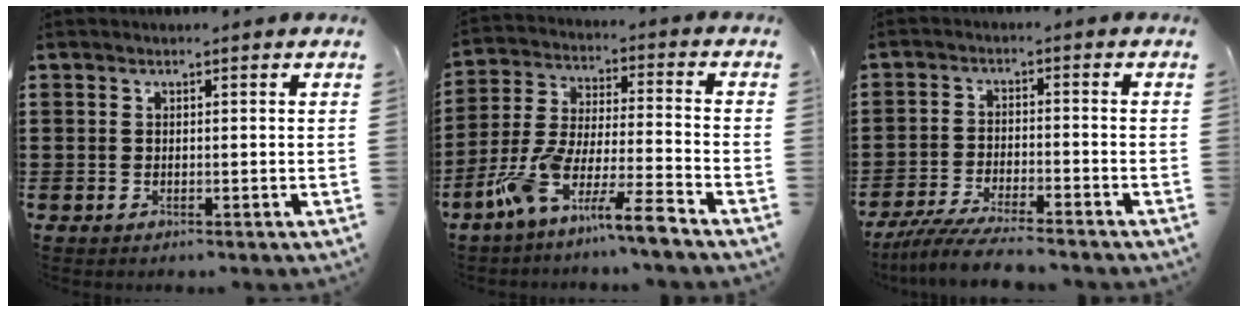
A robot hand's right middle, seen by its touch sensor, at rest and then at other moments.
{"total": 10.1, "force": [-8.2, -0.2, 5.8], "torque": [-0.140, -0.011, -0.173]}
{"total": 5.8, "force": [-5.3, 0.2, 2.4], "torque": [-0.057, -0.015, -0.105]}